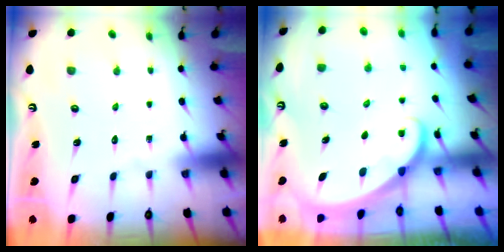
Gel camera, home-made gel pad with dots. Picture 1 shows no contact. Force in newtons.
{"total": 1.8, "press": 1.8, "slide": 0.0}